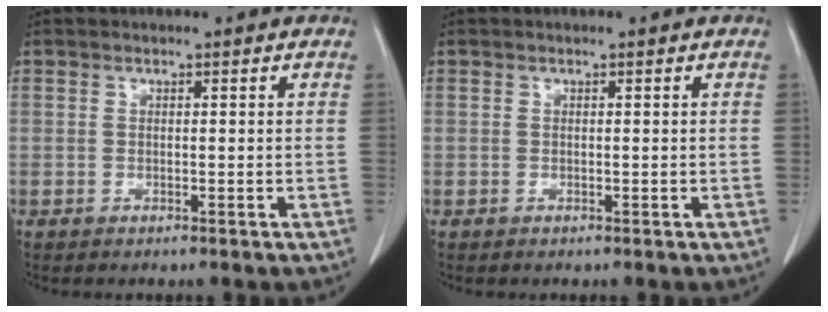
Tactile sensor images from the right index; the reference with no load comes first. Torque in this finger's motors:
{"motor_torque": [0.00, 0.00, -0.01, 0.00]}